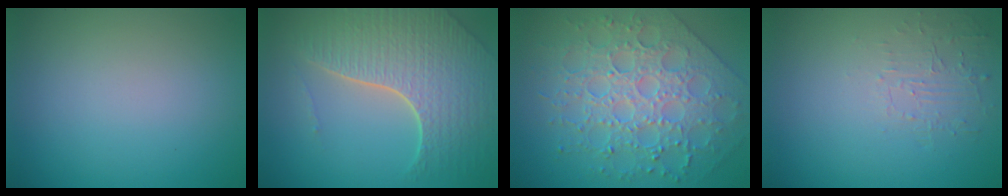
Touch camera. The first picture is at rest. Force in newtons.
{"total": 7.3, "press": 5.3, "slide": 4.9}
{"total": 6.3, "press": 5.6, "slide": 2.9}
{"total": 1.6, "press": 0.3, "slide": 1.6}